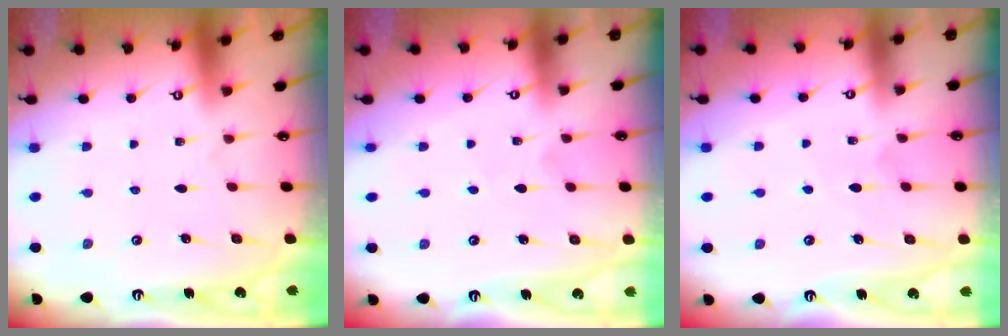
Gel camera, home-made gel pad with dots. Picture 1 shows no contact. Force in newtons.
{"total": 2.8, "press": 2.7, "slide": 0.3}
{"total": 4.3, "press": 4.2, "slide": 0.4}